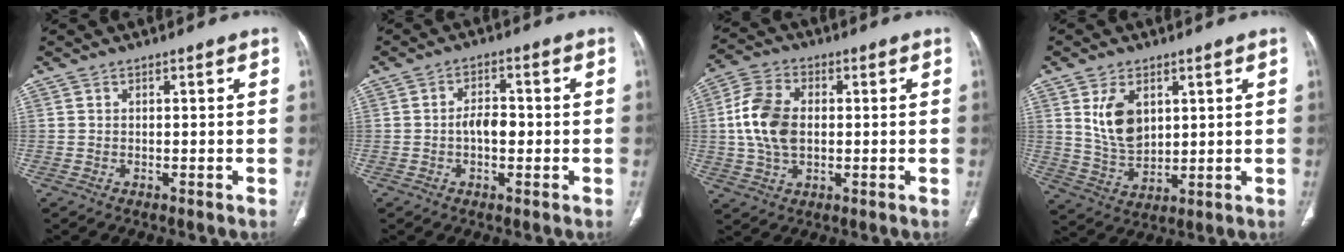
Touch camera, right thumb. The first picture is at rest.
{"total": 4.7, "force": [-0.6, 2.7, 3.9], "torque": [-0.058, 0.011, -0.015]}
{"total": 11.1, "force": [0.4, 7.2, 8.4], "torque": [-0.170, 0.012, 0.007]}
{"total": 9.0, "force": [3.1, 5.7, 6.3], "torque": [-0.098, -0.019, 0.073]}